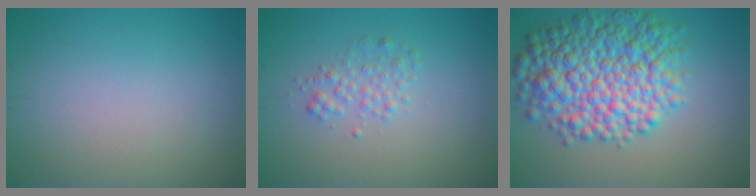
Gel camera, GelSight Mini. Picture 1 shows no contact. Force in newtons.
{"total": 1.7, "press": 1.7, "slide": 0.0}
{"total": 9.8, "press": 9.8, "slide": 0.2}